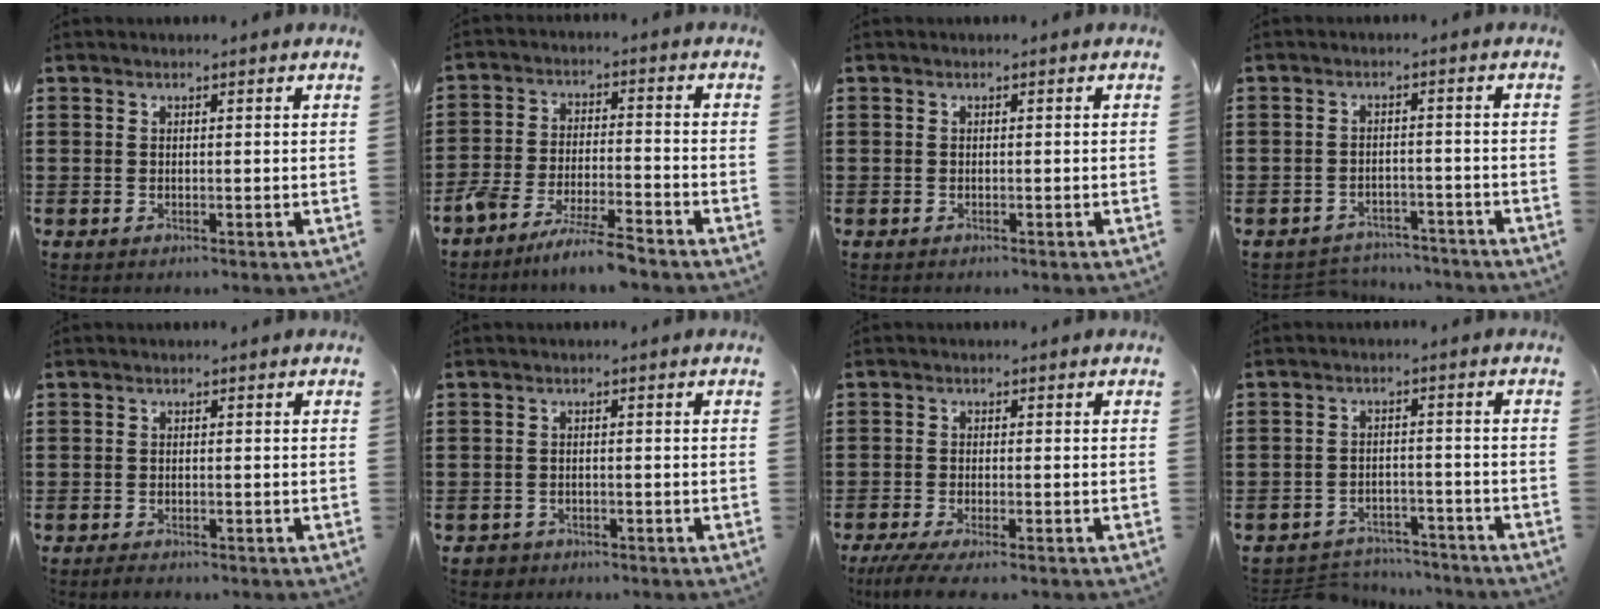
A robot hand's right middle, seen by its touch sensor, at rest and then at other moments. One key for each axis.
{"total": 6.5, "fx": -6.1, "fy": -0.1, "fz": 2.3, "tx": -0.048, "ty": -0.007, "tz": -0.117}
{"total": 0.0}
{"total": 3.0, "fx": -2.9, "fy": 0.5, "fz": -0.2, "tx": -0.006, "ty": 0.001, "tz": -0.064}
{"total": 0.9, "fx": -0.8, "fy": 0.2, "fz": 0.2, "tx": -0.007, "ty": -0.002, "tz": -0.017}
{"total": 1.2, "fx": -1.0, "fy": 0.6, "fz": -0.1, "tx": -0.003, "ty": 0.003, "tz": -0.025}
{"total": 2.8, "fx": -2.4, "fy": 0.0, "fz": 1.6, "tx": -0.040, "ty": -0.008, "tz": -0.049}
{"total": 3.8, "fx": -3.8, "fy": 0.7, "fz": -0.1, "tx": -0.005, "ty": 0.004, "tz": -0.082}